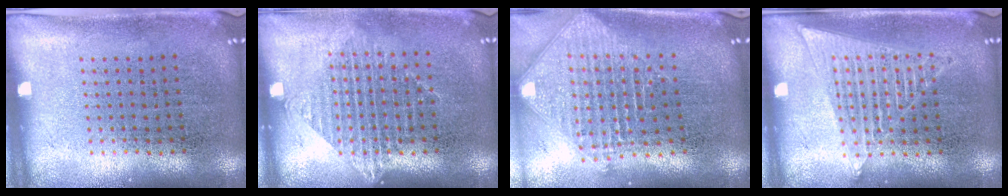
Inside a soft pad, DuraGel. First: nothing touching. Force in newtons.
{"total": 1.2, "press": 1.1, "slide": 0.5}
{"total": 2.5, "press": 1.9, "slide": 1.6}
{"total": 1.4, "press": 1.4, "slide": 0.1}